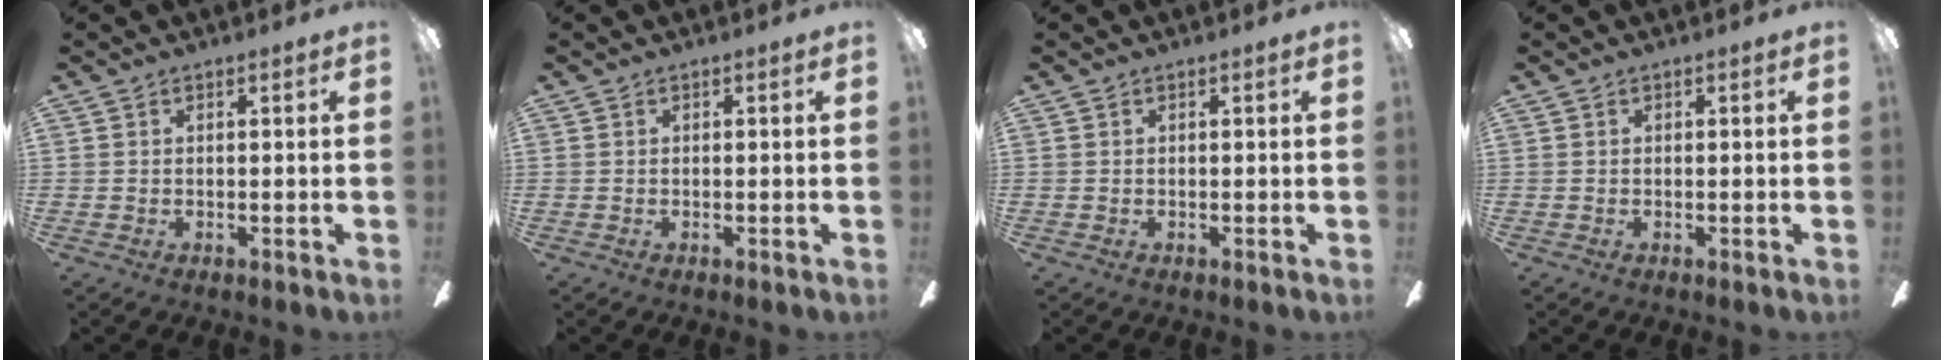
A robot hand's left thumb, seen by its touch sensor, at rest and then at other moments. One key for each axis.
{"total": 0.0}
{"total": 0.0}
{"total": 0.0}